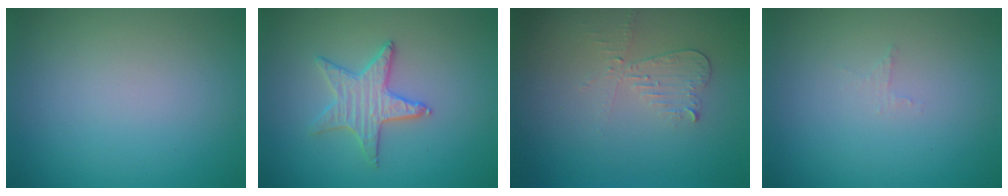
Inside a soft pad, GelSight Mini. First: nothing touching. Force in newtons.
{"total": 2.4, "press": 2.4, "slide": 0.2}
{"total": 2.1, "press": 2.1, "slide": 0.2}
{"total": 0.7, "press": 0.6, "slide": 0.2}